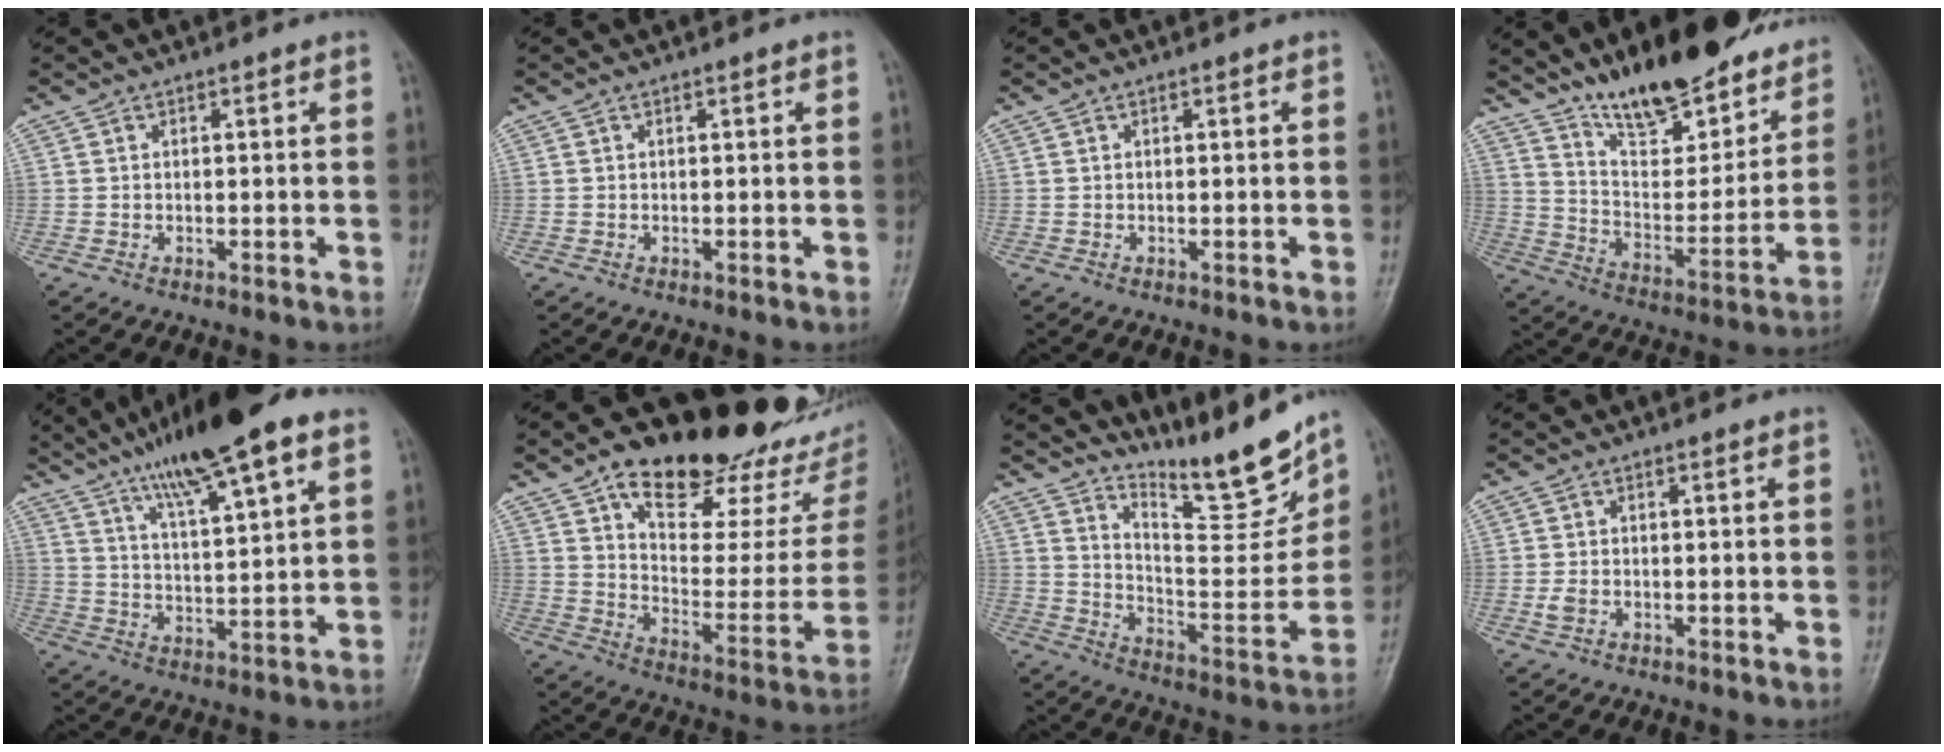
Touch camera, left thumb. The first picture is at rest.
{"total": 0.0}
{"total": 0.0}
{"total": 23.0, "force": [17.6, 8.2, 12.3], "torque": [-0.133, -0.089, 0.280]}
{"total": 17.1, "force": [10.7, 3.1, 13.0], "torque": [-0.205, -0.028, 0.180]}
{"total": 33.2, "force": [21.0, 14.0, 21.5], "torque": [-0.269, -0.057, 0.301]}
{"total": 15.9, "force": [13.4, 2.9, 8.1], "torque": [-0.087, -0.102, 0.226]}
{"total": 1.7, "force": [-0.3, 1.1, 1.2], "torque": [-0.026, 0.001, -0.006]}